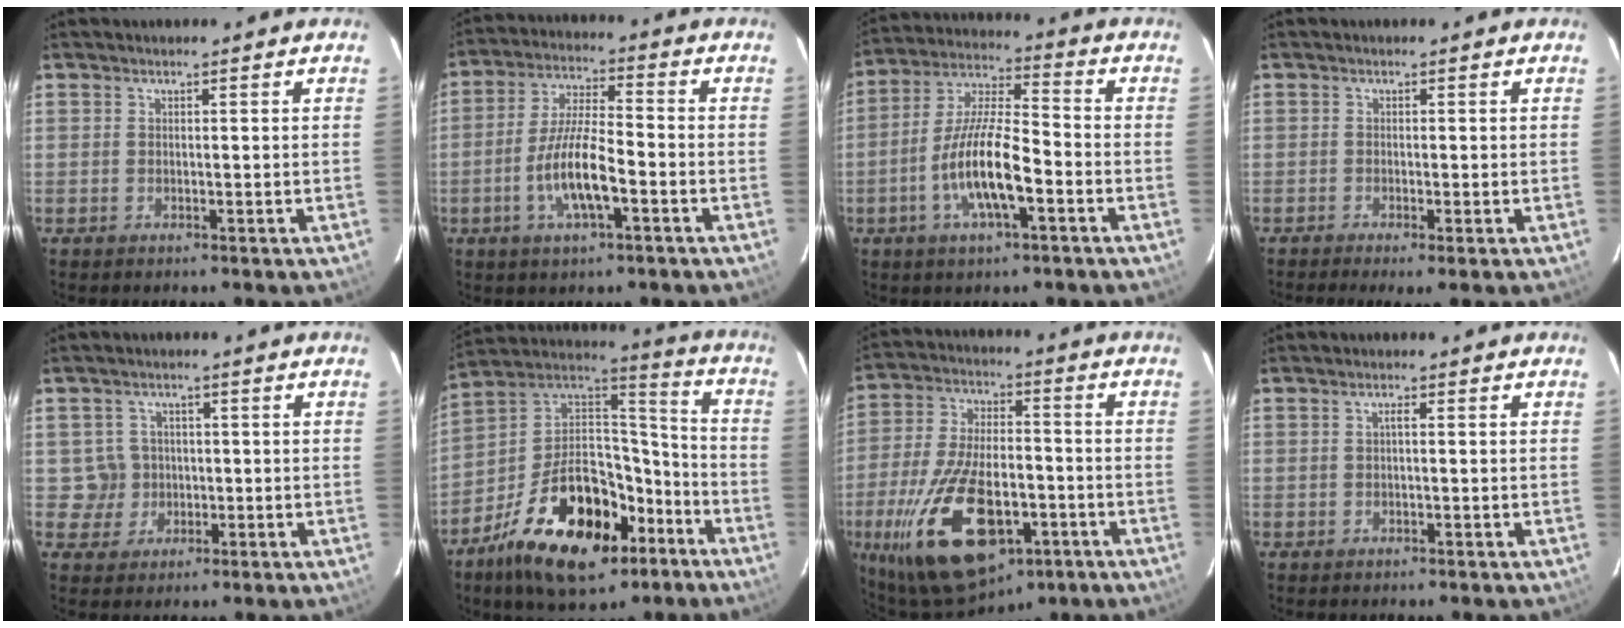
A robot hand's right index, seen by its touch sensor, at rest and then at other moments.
{"total": 10.0, "force": [-3.7, 2.5, 8.9], "torque": [-0.179, -0.002, -0.068]}
{"total": 12.7, "force": [-4.7, 3.3, 11.3], "torque": [-0.229, -0.002, -0.091]}
{"total": 1.8, "force": [-1.2, -0.3, 1.3], "torque": [-0.034, -0.004, -0.024]}
{"total": 4.3, "force": [-0.3, 4.2, 0.1], "torque": [-0.003, 0.018, 0.002]}
{"total": 25.0, "force": [-12.9, 13.3, 16.8], "torque": [-0.311, 0.020, -0.202]}
{"total": 22.2, "force": [-9.7, 10.6, 16.9], "torque": [-0.343, -0.025, -0.152]}
{"total": 0.7, "force": [-0.1, 0.1, 0.7], "torque": [-0.011, 0.005, -0.003]}